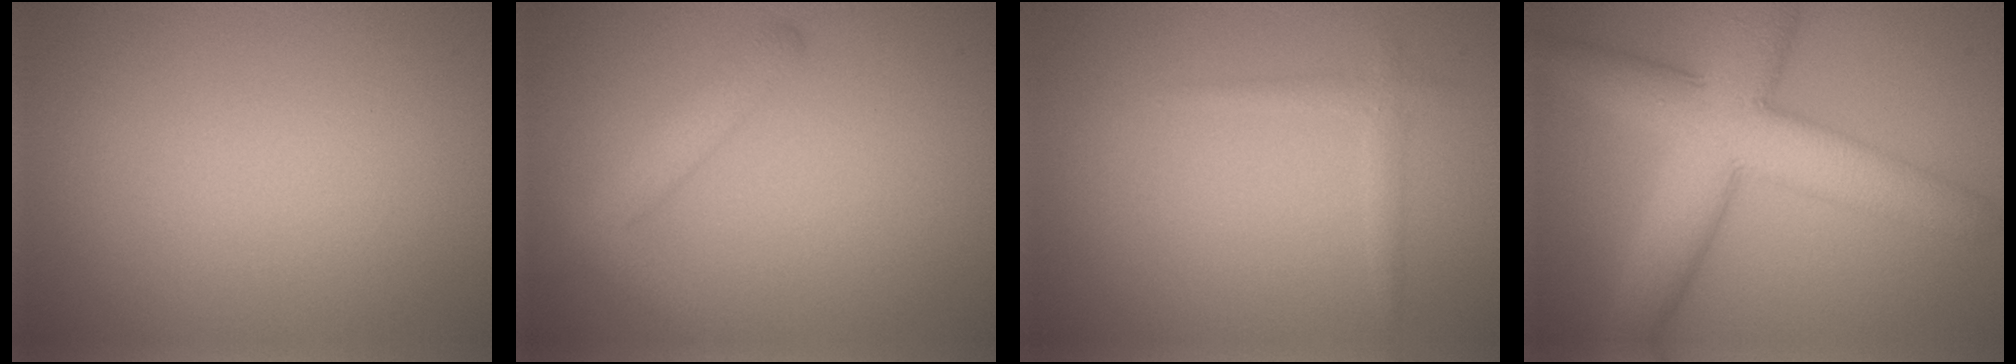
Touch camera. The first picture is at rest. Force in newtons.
{"total": 2.3, "press": 2.3, "slide": 0.2}
{"total": 1.1, "press": 1.1, "slide": 0.1}
{"total": 9.0, "press": 9.0, "slide": 0.1}